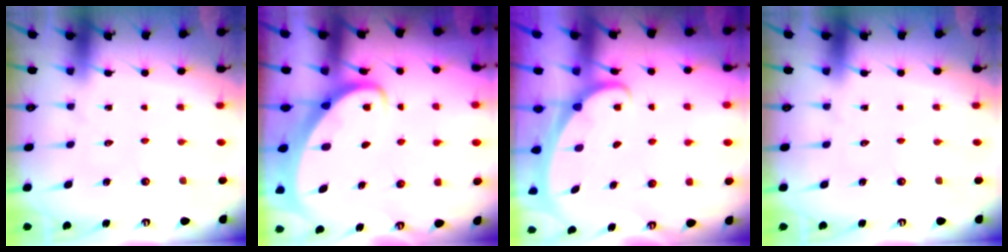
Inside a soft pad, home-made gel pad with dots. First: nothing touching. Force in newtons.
{"total": 3.7, "press": 3.7, "slide": 0.4}
{"total": 1.8, "press": 1.7, "slide": 0.1}
{"total": 0.0}